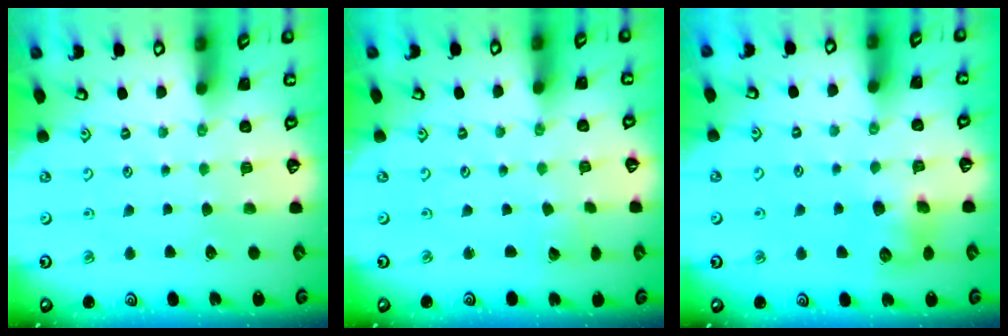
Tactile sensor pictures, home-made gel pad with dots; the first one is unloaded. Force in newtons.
{"total": 2.4, "press": 2.4, "slide": 0.2}
{"total": 8.9, "press": 8.9, "slide": 0.4}